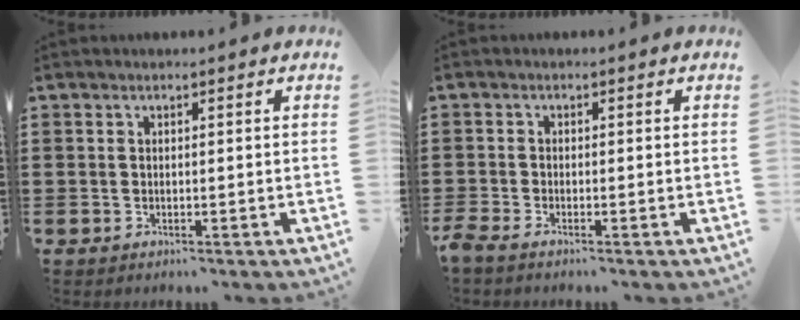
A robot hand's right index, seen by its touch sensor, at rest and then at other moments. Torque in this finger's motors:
{"motor_torque": [1.17, 0.97, 0.09, 0.00]}